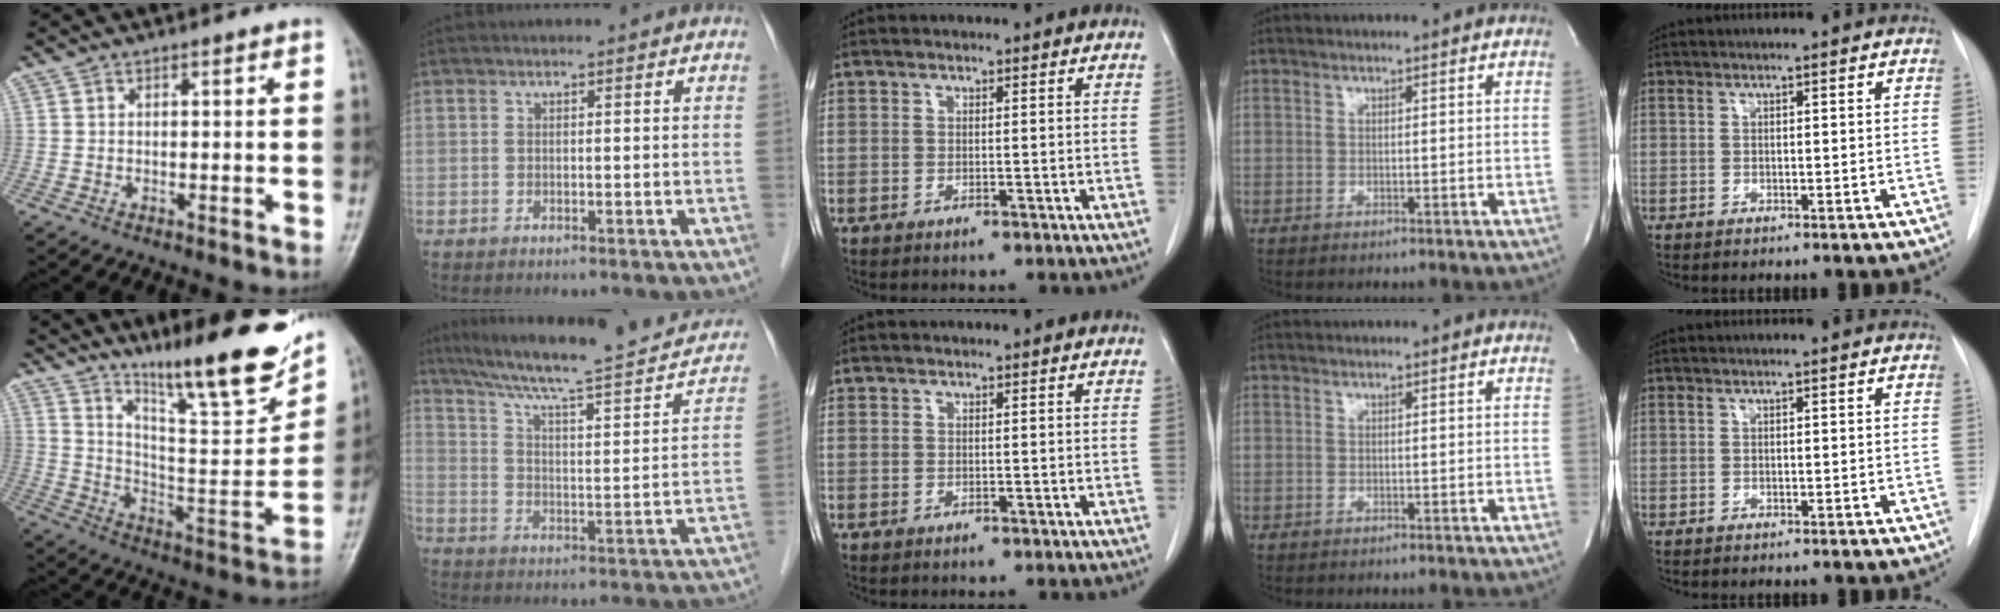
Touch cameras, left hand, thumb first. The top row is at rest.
{"thumb": {"total": 22.1, "force": [15.4, 3.9, 15.3], "torque": [-0.199, -0.081, 0.256]}, "index": {"total": 24.1, "force": [20.4, 3.1, 12.5], "torque": [-0.191, 0.000, 0.278]}}